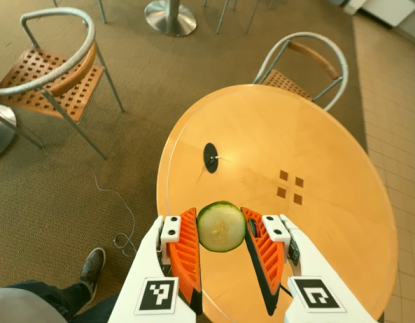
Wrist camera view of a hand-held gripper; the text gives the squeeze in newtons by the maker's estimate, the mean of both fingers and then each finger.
{"total": 7.5, "left": 7.2, "right": 7.8}